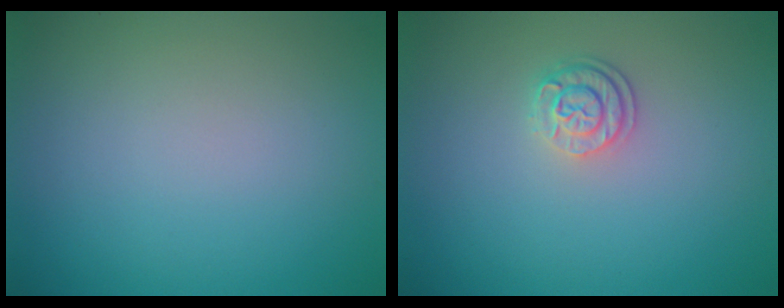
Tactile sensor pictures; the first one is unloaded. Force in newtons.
{"total": 2.1, "press": 1.8, "slide": 1.2}